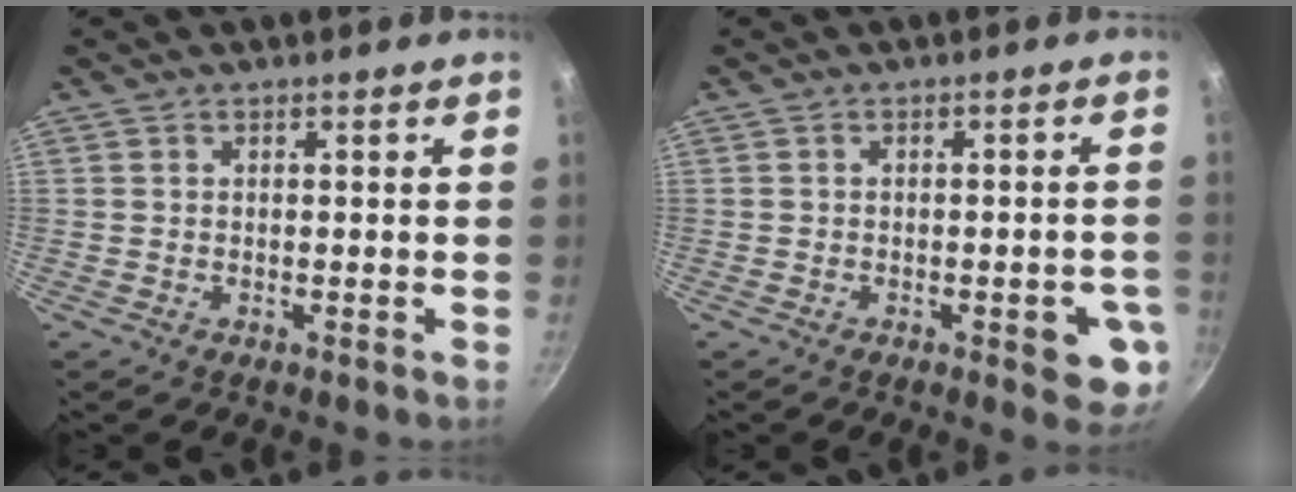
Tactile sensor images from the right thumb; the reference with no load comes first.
{"total": 7.1, "force": [-2.3, 2.7, 6.2], "torque": [-0.057, 0.004, -0.026]}